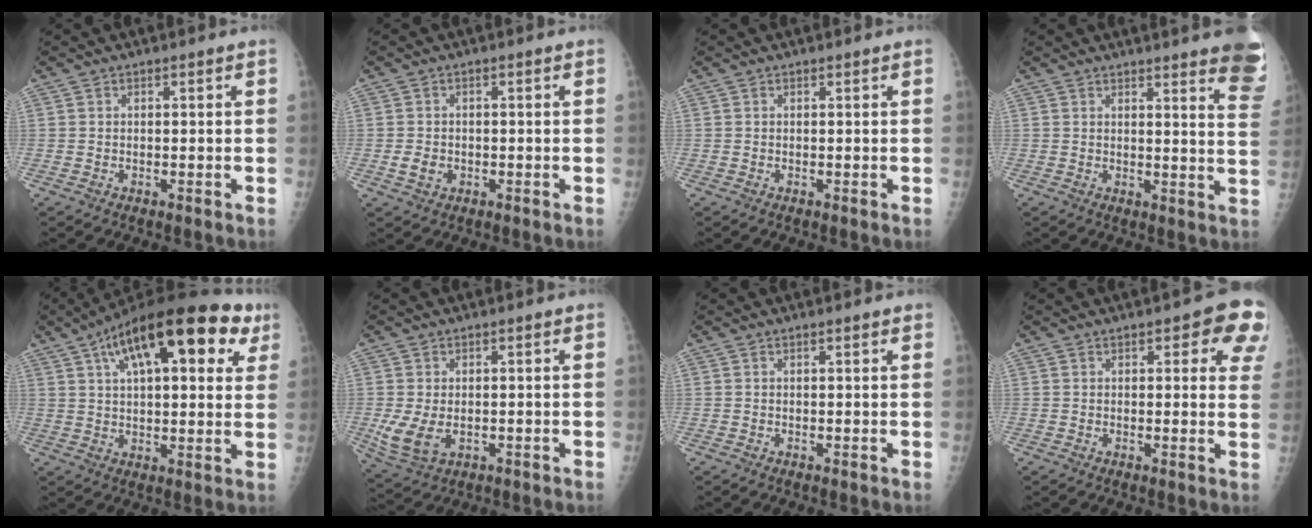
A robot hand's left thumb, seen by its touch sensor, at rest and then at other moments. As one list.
[{"total": 3.1, "force": [-0.9, 2.4, 1.7], "torque": [-0.026, 0.005, -0.011]}, {"total": 0.0}, {"total": 13.1, "force": [10.1, 1.9, 8.2], "torque": [-0.067, -0.064, 0.098]}, {"total": 25.1, "force": [11.3, 10.5, 19.8], "torque": [-0.277, 0.019, 0.165]}, {"total": 6.9, "force": [-1.1, 4.3, 5.3], "torque": [-0.111, -0.006, -0.009]}, {"total": 1.2, "force": [0.7, 0.2, 0.9], "torque": [-0.013, 0.001, 0.008]}, {"total": 9.5, "force": [4.4, 3.7, 7.6], "torque": [-0.046, -0.011, 0.043]}]